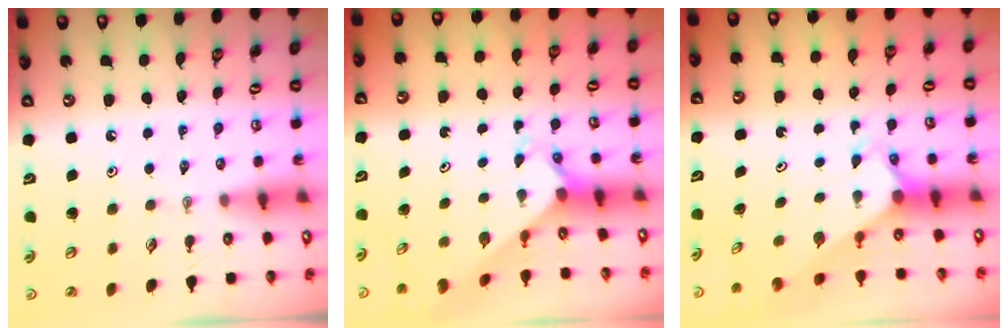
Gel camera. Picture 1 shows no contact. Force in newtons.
{"total": 2.5, "press": 2.5, "slide": 0.3}
{"total": 2.7, "press": 2.7, "slide": 0.1}